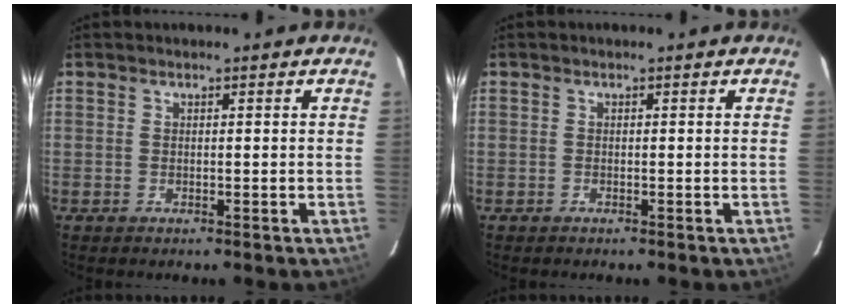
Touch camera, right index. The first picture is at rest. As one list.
[{"total": 0.0}]